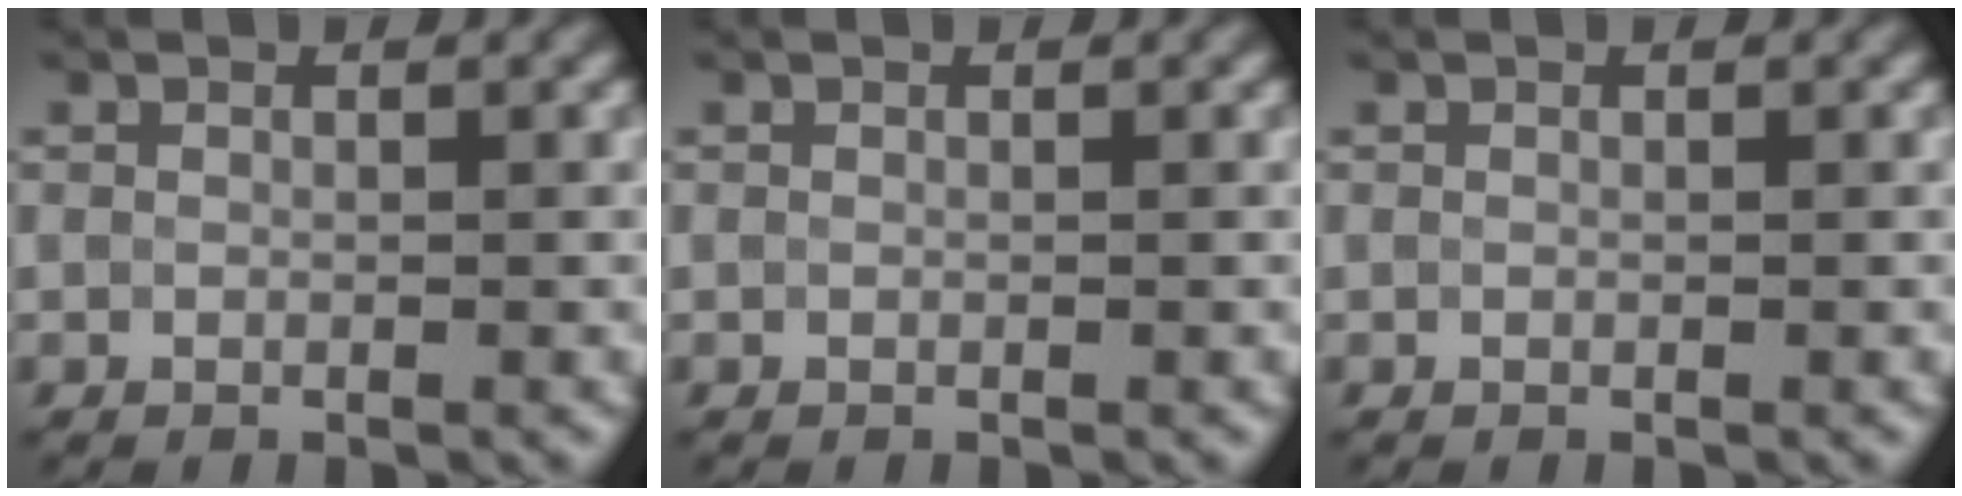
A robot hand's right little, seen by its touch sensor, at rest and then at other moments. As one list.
[{"total": 0.0}, {"total": 0.0}]